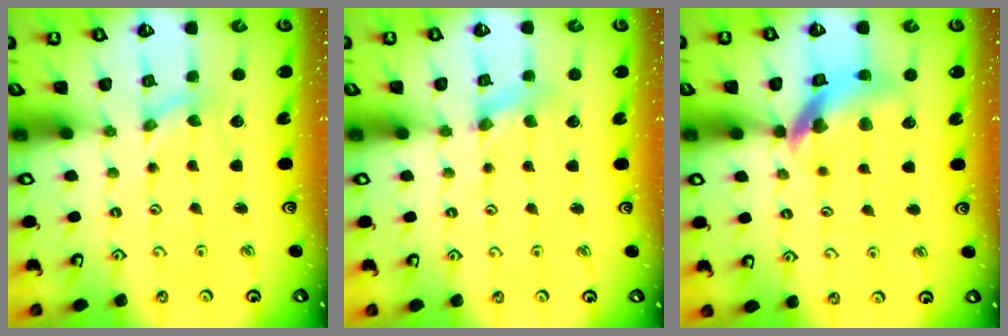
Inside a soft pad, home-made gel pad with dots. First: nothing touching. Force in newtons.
{"total": 1.6, "press": 1.6, "slide": 0.2}
{"total": 13.2, "press": 13.1, "slide": 1.8}